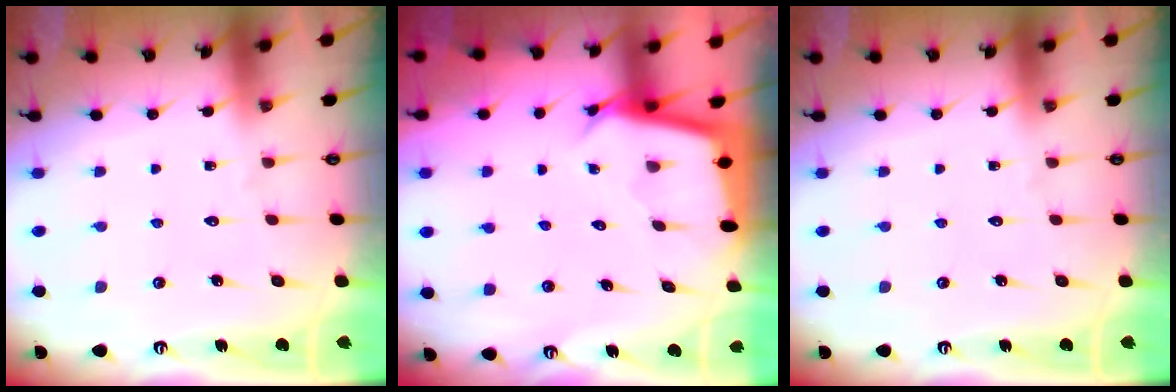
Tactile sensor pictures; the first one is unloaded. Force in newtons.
{"total": 2.7, "press": 2.7, "slide": 0.0}
{"total": 0.0}